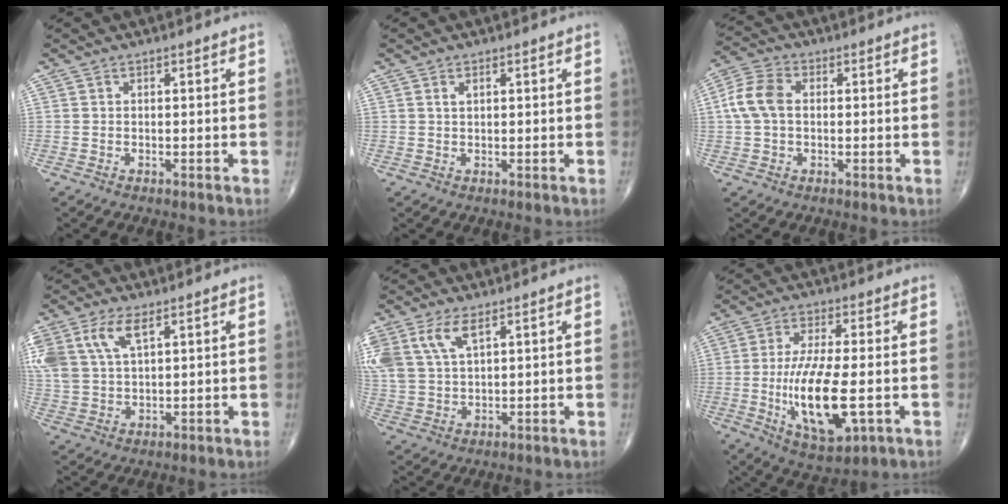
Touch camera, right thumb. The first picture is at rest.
{"total": 1.1, "force": [0.5, 0.6, 0.8], "torque": [-0.016, 0.002, 0.012]}
{"total": 7.3, "force": [0.5, 5.0, 5.3], "torque": [-0.115, 0.019, 0.004]}
{"total": 12.3, "force": [5.4, 6.6, 8.9], "torque": [-0.209, -0.003, 0.109]}
{"total": 10.9, "force": [5.2, 5.5, 7.8], "torque": [-0.181, -0.002, 0.110]}
{"total": 14.7, "force": [-2.6, 4.9, 13.6], "torque": [-0.250, -0.012, -0.036]}